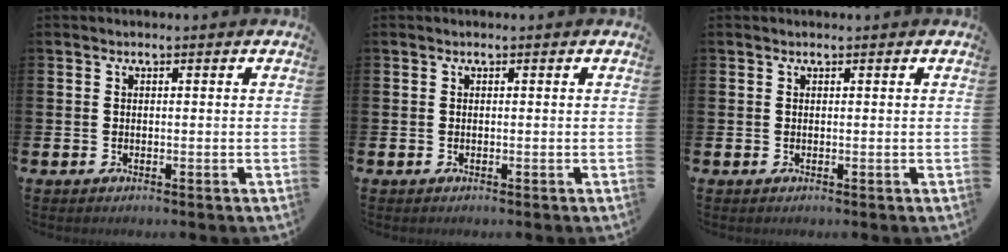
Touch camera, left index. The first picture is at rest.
{"total": 0.0}
{"total": 0.0}